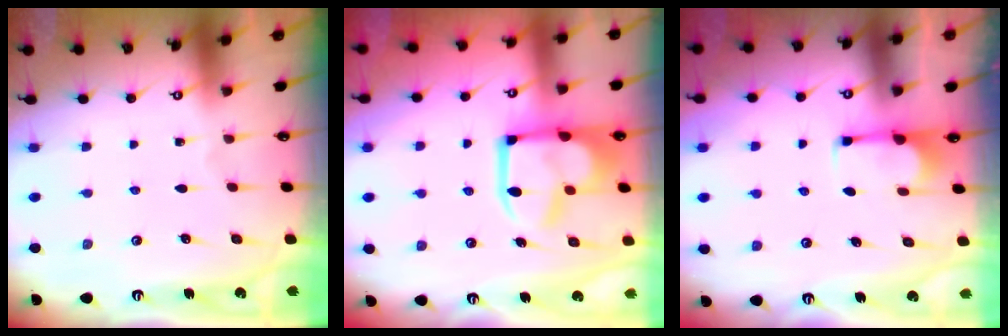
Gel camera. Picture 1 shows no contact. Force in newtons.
{"total": 12.1, "press": 12.0, "slide": 1.4}
{"total": 0.0}